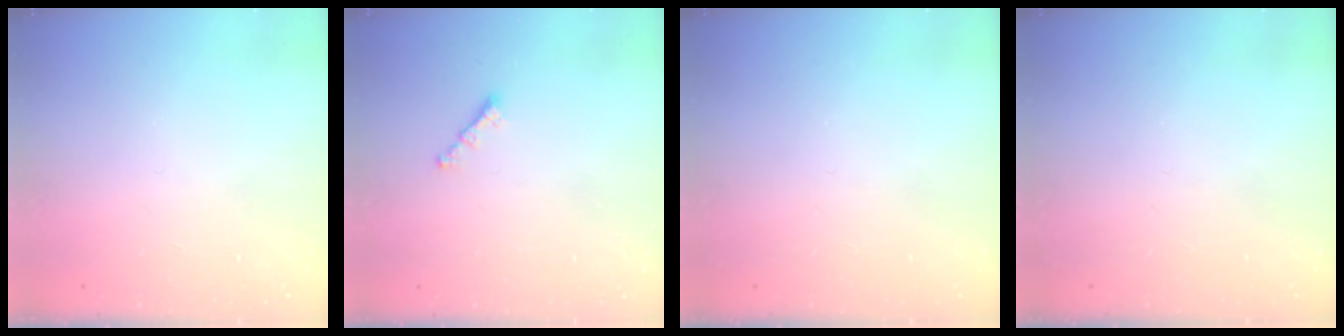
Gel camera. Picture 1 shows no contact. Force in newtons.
{"total": 1.6, "press": 1.5, "slide": 0.5}
{"total": 0.0}
{"total": 0.0}